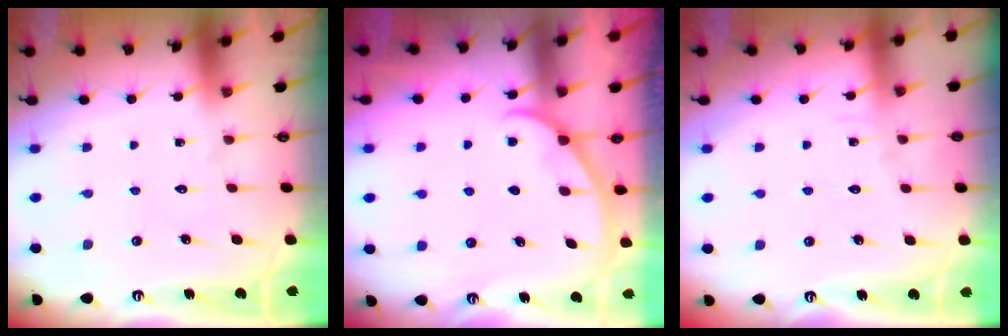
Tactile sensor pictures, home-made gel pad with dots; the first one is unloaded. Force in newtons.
{"total": 2.2, "press": 2.2, "slide": 0.2}
{"total": 4.7, "press": 4.7, "slide": 0.5}